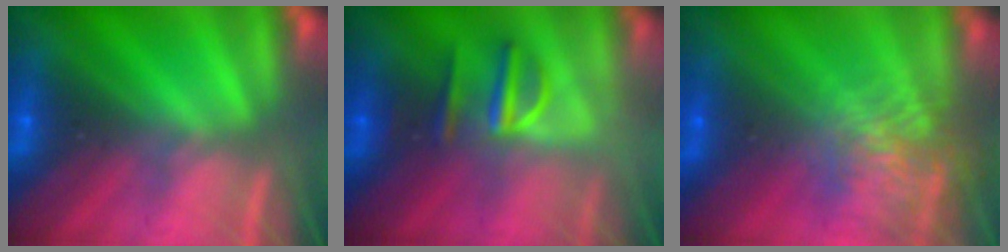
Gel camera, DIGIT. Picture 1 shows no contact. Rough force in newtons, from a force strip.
{"total": 2.8}
{"total": 5.5}